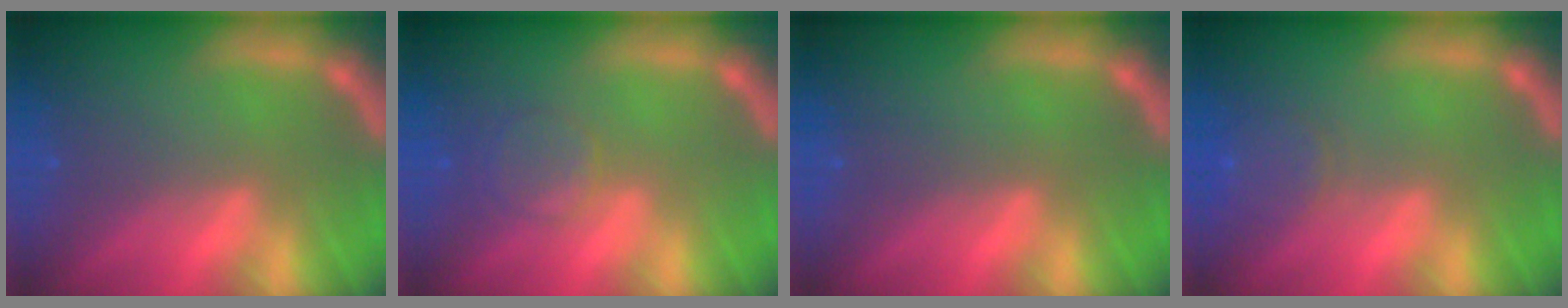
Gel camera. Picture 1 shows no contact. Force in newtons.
{"total": 2.9}
{"total": 0.0}
{"total": 3.0}